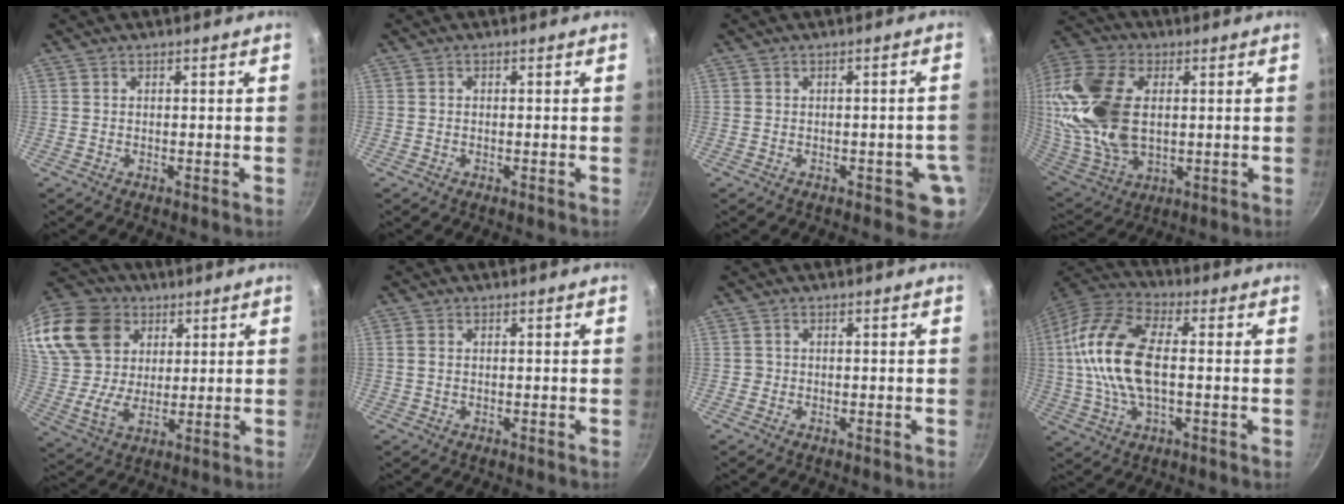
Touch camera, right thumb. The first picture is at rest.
{"total": 0.0}
{"total": 4.0, "force": [-1.2, 2.3, 3.1], "torque": [-0.016, 0.007, -0.015]}
{"total": 23.5, "force": [3.1, 14.7, 18.1], "torque": [-0.375, -0.003, 0.061]}
{"total": 22.1, "force": [10.9, 16.1, 10.5], "torque": [-0.224, -0.004, 0.208]}
{"total": 1.2, "force": [0.1, 0.9, 0.8], "torque": [-0.016, 0.002, 0.000]}
{"total": 0.8, "force": [-0.2, 0.7, 0.1], "torque": [0.001, 0.001, -0.006]}
{"total": 17.6, "force": [0.5, 9.0, 15.1], "torque": [-0.298, 0.028, -0.006]}